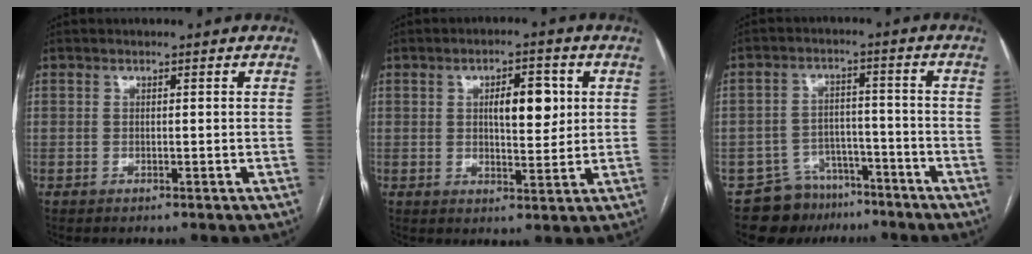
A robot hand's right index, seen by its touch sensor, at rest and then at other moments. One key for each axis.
{"total": 6.7, "fx": 1.6, "fy": 2.5, "fz": 6.1, "tx": -0.091, "ty": 0.005, "tz": 0.027}
{"total": 8.2, "fx": -6.6, "fy": 4.9, "fz": 0.2, "tx": 0.007, "ty": 0.031, "tz": -0.103}